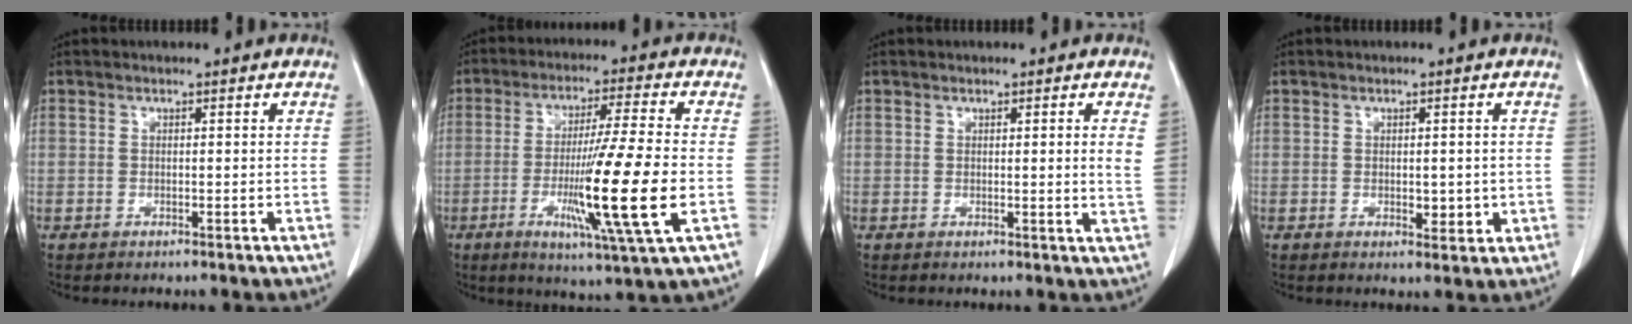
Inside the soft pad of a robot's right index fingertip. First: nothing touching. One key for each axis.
{"total": 15.2, "fx": -3.4, "fy": -1.3, "fz": 14.8, "tx": -0.267, "ty": -0.028, "tz": -0.064}
{"total": 2.4, "fx": 0.8, "fy": -0.3, "fz": 2.2, "tx": -0.032, "ty": -0.005, "tz": 0.008}
{"total": 2.9, "fx": -0.3, "fy": 1.5, "fz": 2.4, "tx": -0.030, "ty": -0.004, "tz": 0.002}